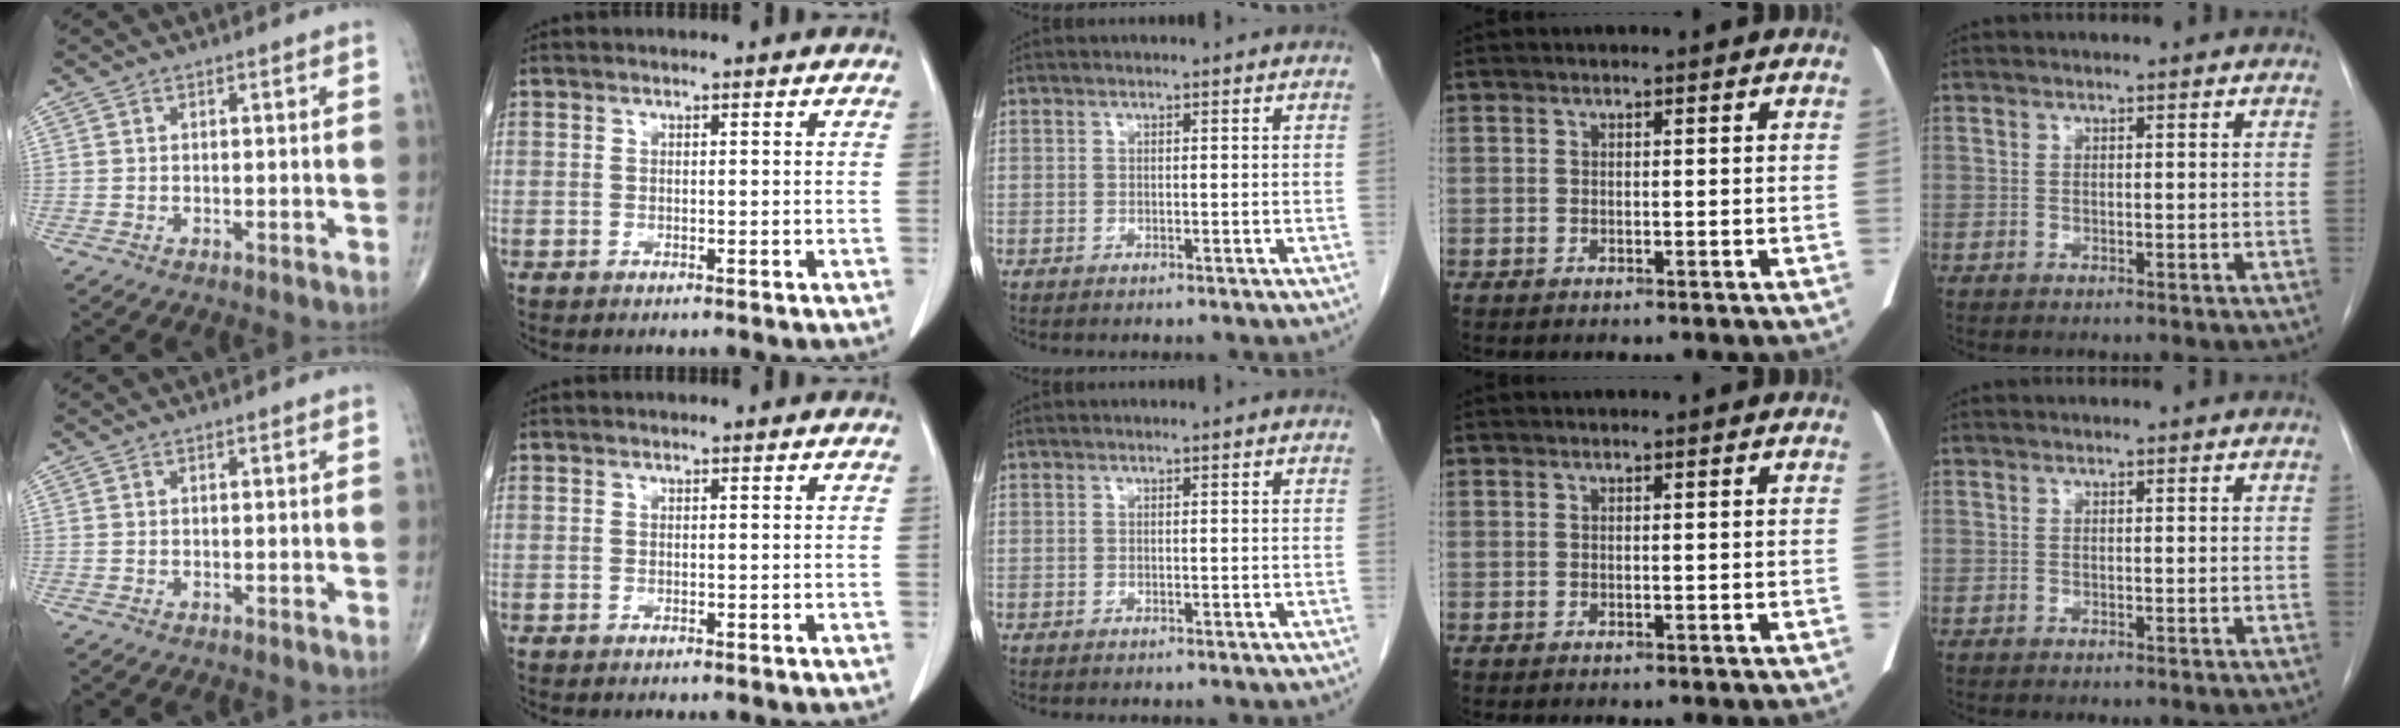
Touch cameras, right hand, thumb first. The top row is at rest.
{}